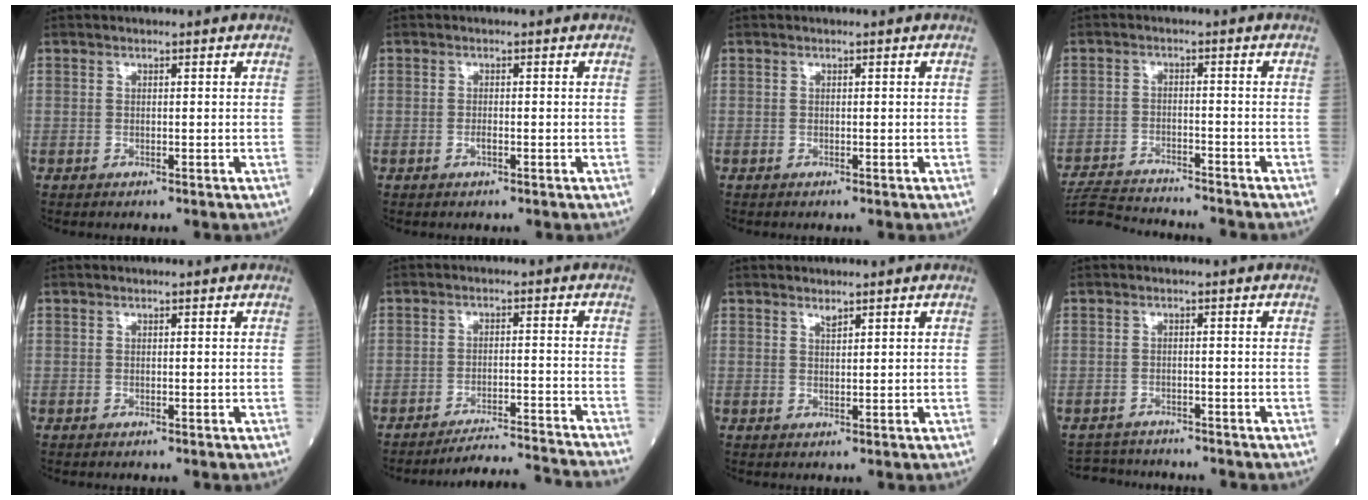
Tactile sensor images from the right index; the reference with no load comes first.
{"total": 0.8, "force": [-0.3, 0.1, 0.7], "torque": [-0.016, 0.000, -0.006]}
{"total": 0.0}
{"total": 11.1, "force": [-10.8, 0.4, 2.9], "torque": [-0.053, -0.005, -0.172]}
{"total": 0.0}
{"total": 10.0, "force": [-9.6, -2.5, 1.1], "torque": [-0.003, -0.009, -0.146]}
{"total": 1.0, "force": [0.9, 0.1, 0.4], "torque": [-0.009, -0.005, 0.016]}
{"total": 4.4, "force": [-4.2, 1.0, -0.3], "torque": [0.003, 0.000, -0.064]}